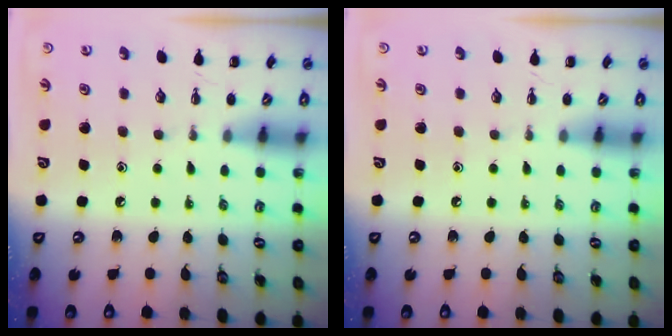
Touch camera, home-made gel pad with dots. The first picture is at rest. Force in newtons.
{"total": 0.0}